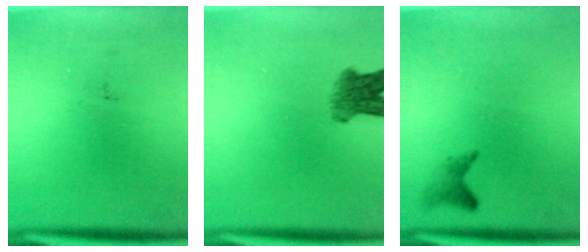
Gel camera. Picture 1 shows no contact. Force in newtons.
{"total": 4.8}
{"total": 1.4}